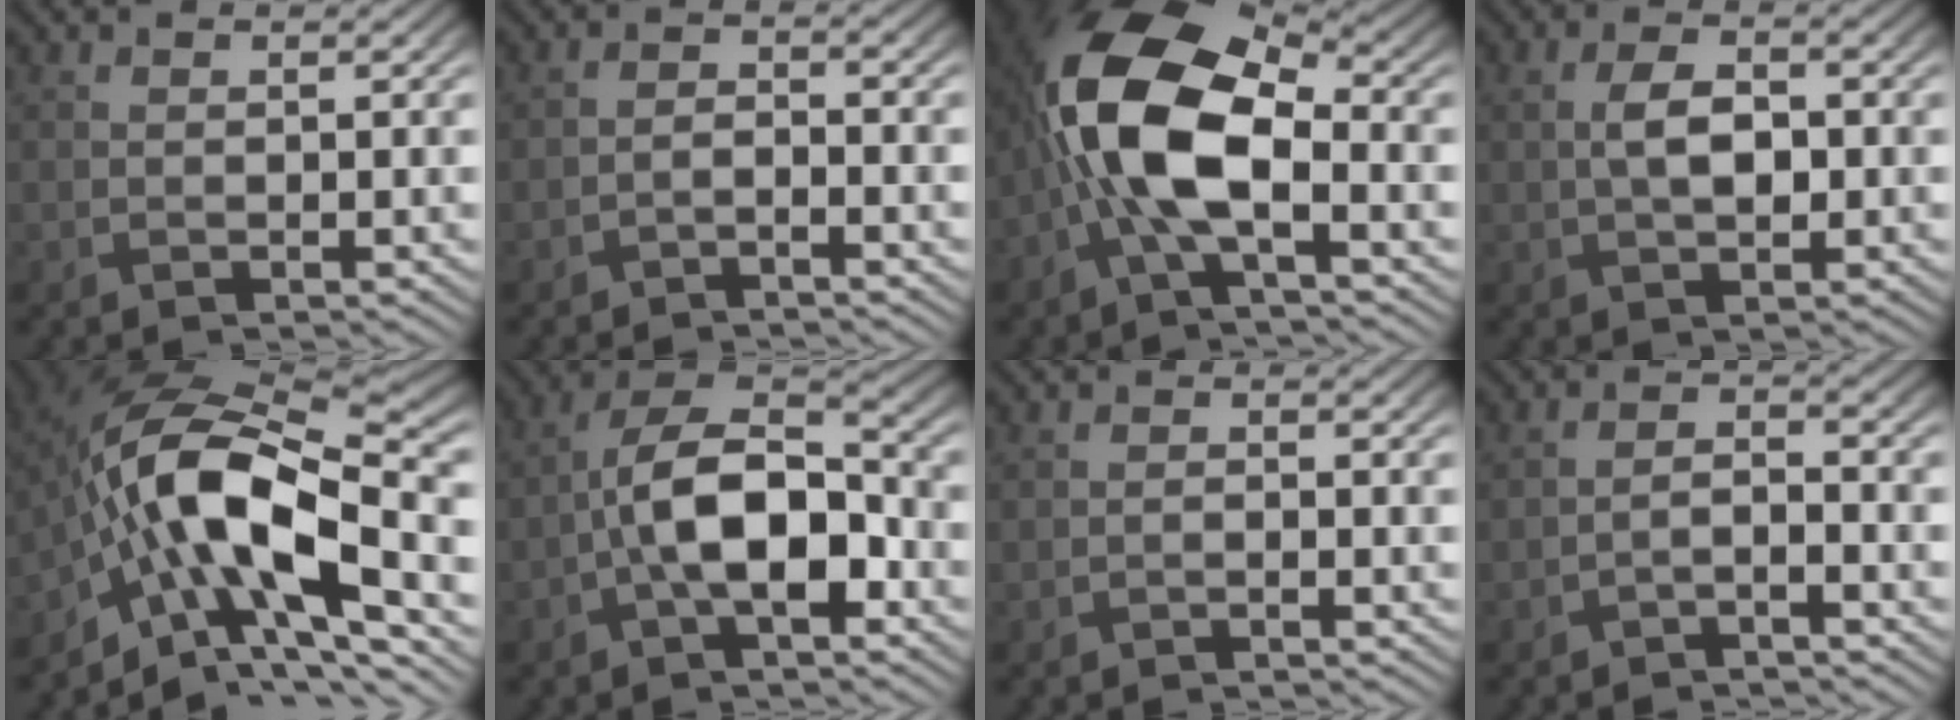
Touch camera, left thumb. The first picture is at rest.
{"total": 1.7, "force": [-1.4, 0.4, 0.9], "torque": [-0.020, 0.004, -0.032]}
{"total": 13.0, "force": [-1.7, 6.2, 11.3], "torque": [-0.239, 0.012, -0.048]}
{"total": 4.1, "force": [0.0, 2.2, 3.5], "torque": [-0.079, 0.004, 0.000]}
{"total": 16.0, "force": [-4.9, 7.6, 13.2], "torque": [-0.236, 0.000, -0.099]}
{"total": 10.4, "force": [-2.9, 5.0, 8.6], "torque": [-0.152, 0.021, -0.060]}
{"total": 0.8, "force": [-0.6, 0.1, 0.5], "torque": [-0.008, 0.002, -0.011]}
{"total": 2.3, "force": [-1.8, 0.3, 1.4], "torque": [-0.029, 0.006, -0.039]}